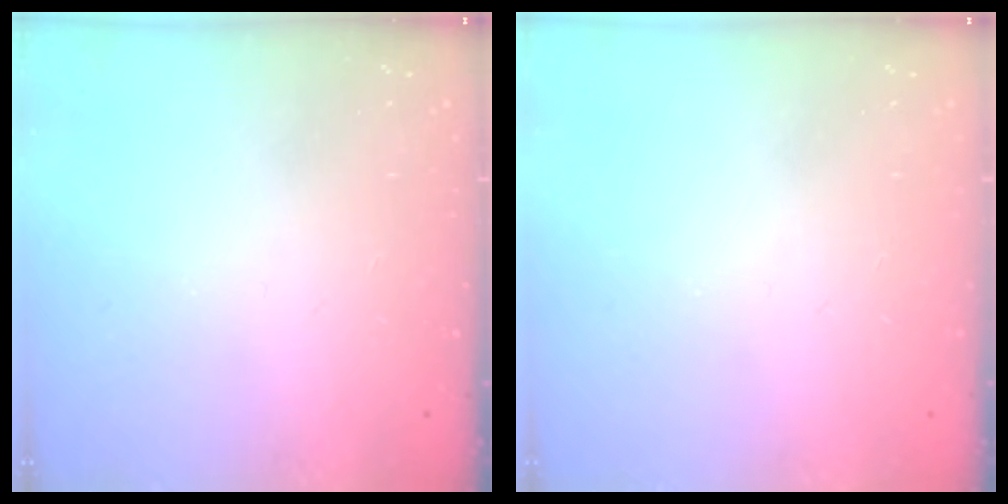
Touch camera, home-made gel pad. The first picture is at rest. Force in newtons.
{"total": 0.0}